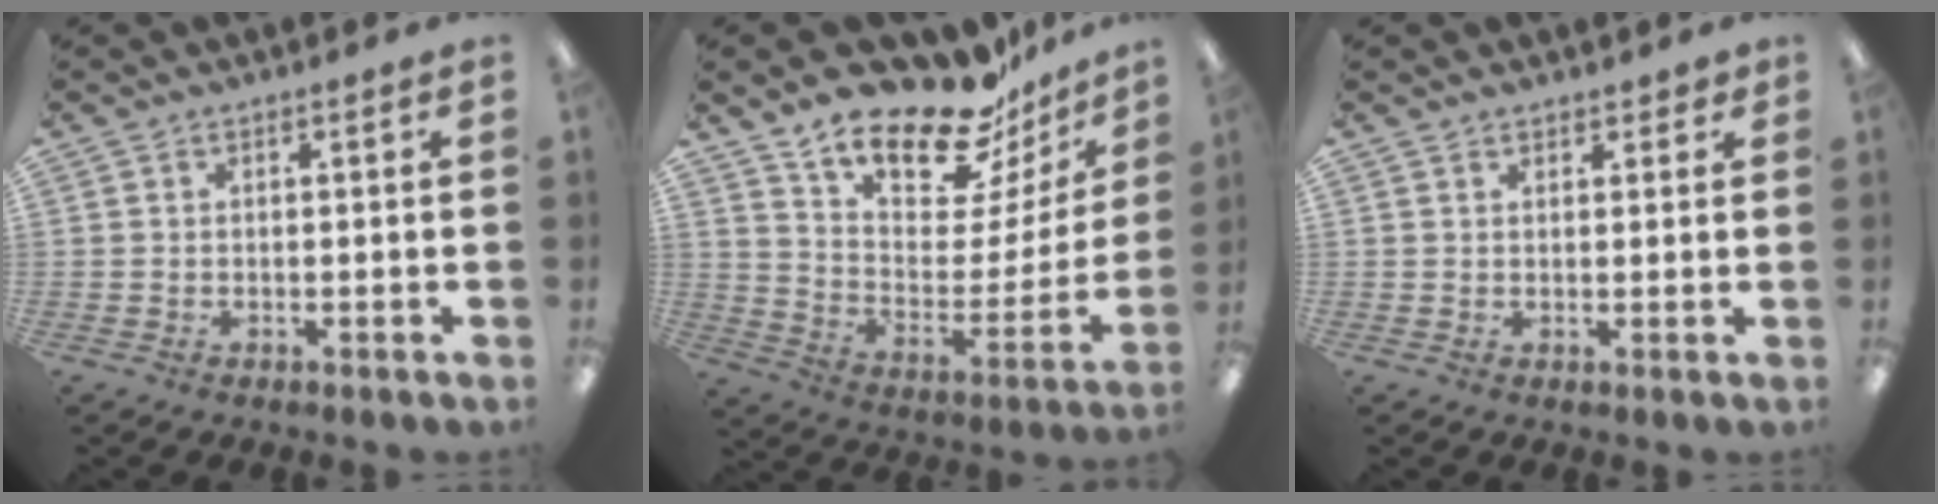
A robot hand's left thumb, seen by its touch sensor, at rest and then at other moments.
{"total": 19.6, "force": [16.3, 7.1, 8.3], "torque": [-0.137, -0.127, 0.281]}
{"total": 1.8, "force": [1.5, 0.8, 0.3], "torque": [0.002, -0.003, 0.028]}